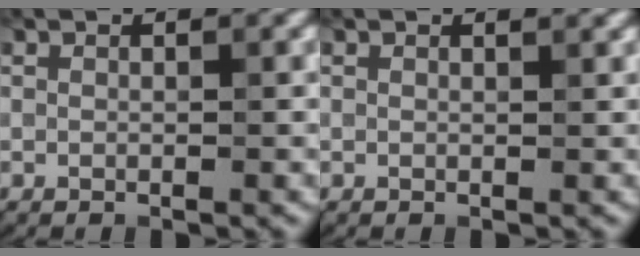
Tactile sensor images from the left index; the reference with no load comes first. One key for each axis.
{"total": 0.7, "fx": 0.6, "fy": 0.2, "fz": 0.3, "tx": -0.002, "ty": 0.002, "tz": 0.009}